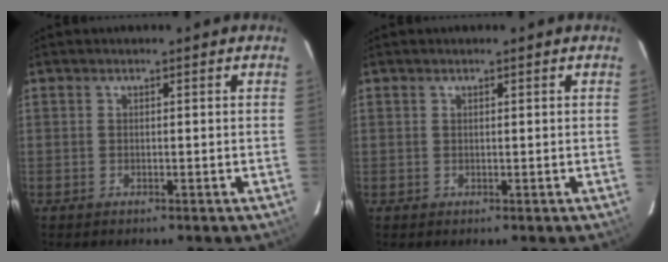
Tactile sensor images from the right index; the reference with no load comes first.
{"total": 0.7, "force": [0.2, 0.7, -0.1], "torque": [0.005, 0.005, 0.002]}